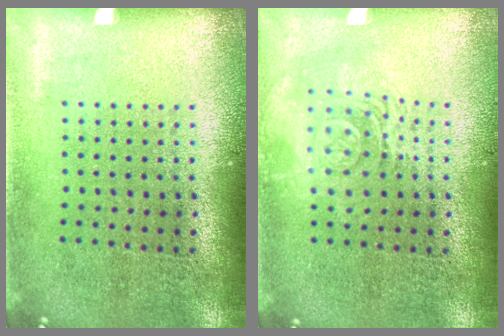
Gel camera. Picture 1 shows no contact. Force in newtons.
{"total": 2.8, "press": 2.8, "slide": 0.4}